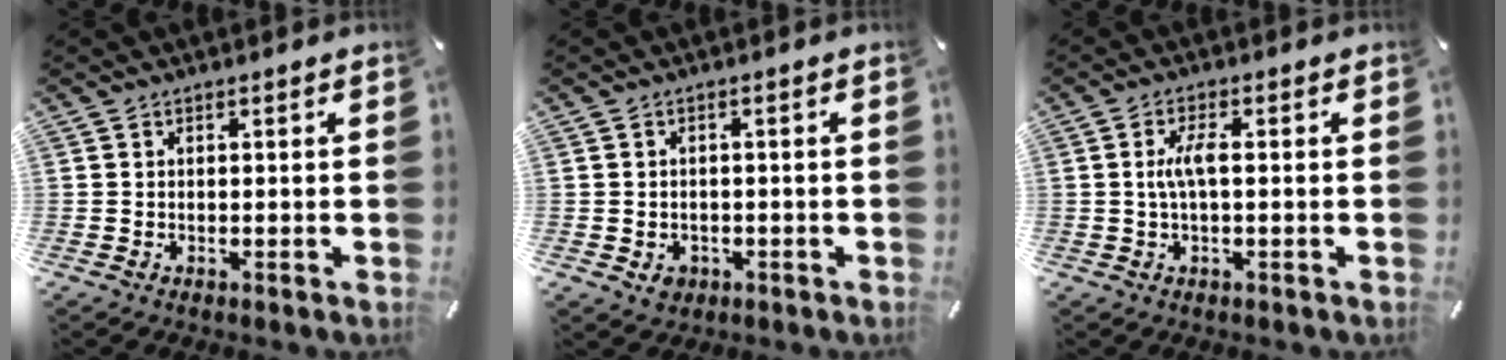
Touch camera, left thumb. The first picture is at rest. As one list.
[{"total": 3.0, "force": [-1.0, 2.5, 1.3], "torque": [-0.013, 0.002, -0.019]}, {"total": 4.9, "force": [0.0, 1.5, 4.7], "torque": [-0.095, 0.003, -0.004]}]